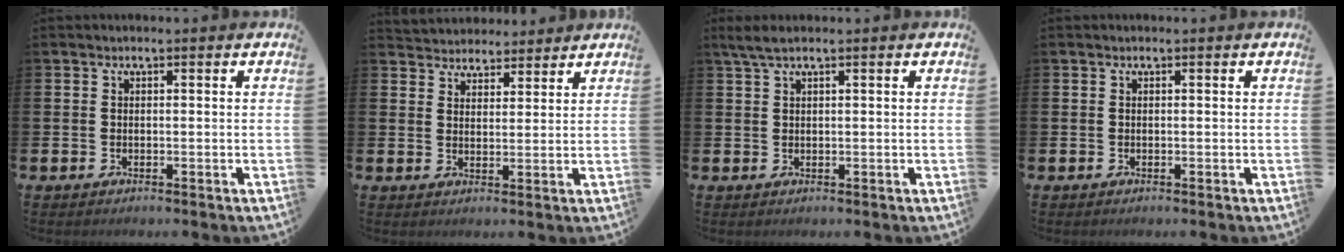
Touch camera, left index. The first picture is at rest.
{"total": 3.8, "force": [3.6, 1.1, -0.8], "torque": [-0.008, -0.014, 0.068]}
{"total": 2.0, "force": [1.3, 0.2, 1.5], "torque": [-0.038, 0.006, 0.024]}
{"total": 0.0}